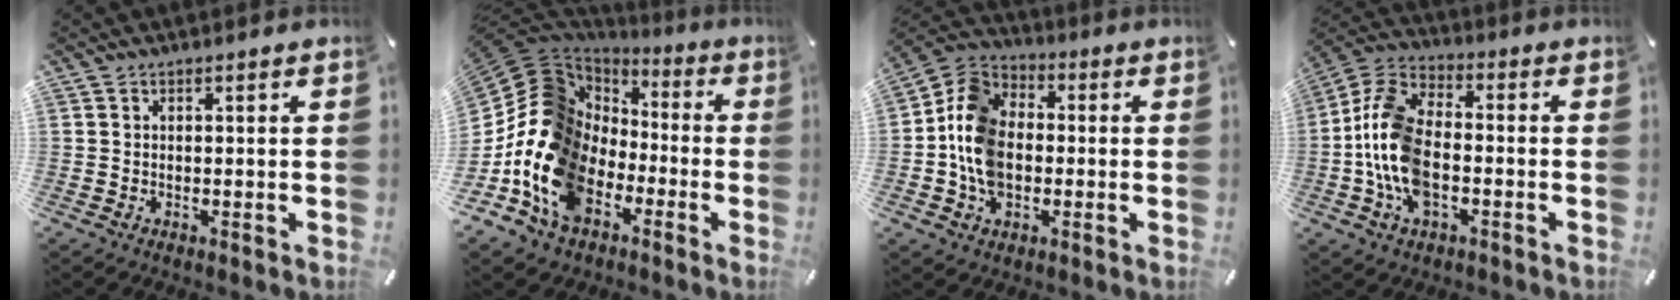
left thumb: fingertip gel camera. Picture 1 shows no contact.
{"total": 17.2, "force": [-6.2, 13.8, 8.1], "torque": [-0.197, 0.016, -0.111]}
{"total": 11.4, "force": [-2.9, 9.0, 6.5], "torque": [-0.155, 0.029, -0.056]}
{"total": 13.4, "force": [-3.5, 8.2, 10.0], "torque": [-0.229, 0.007, -0.065]}